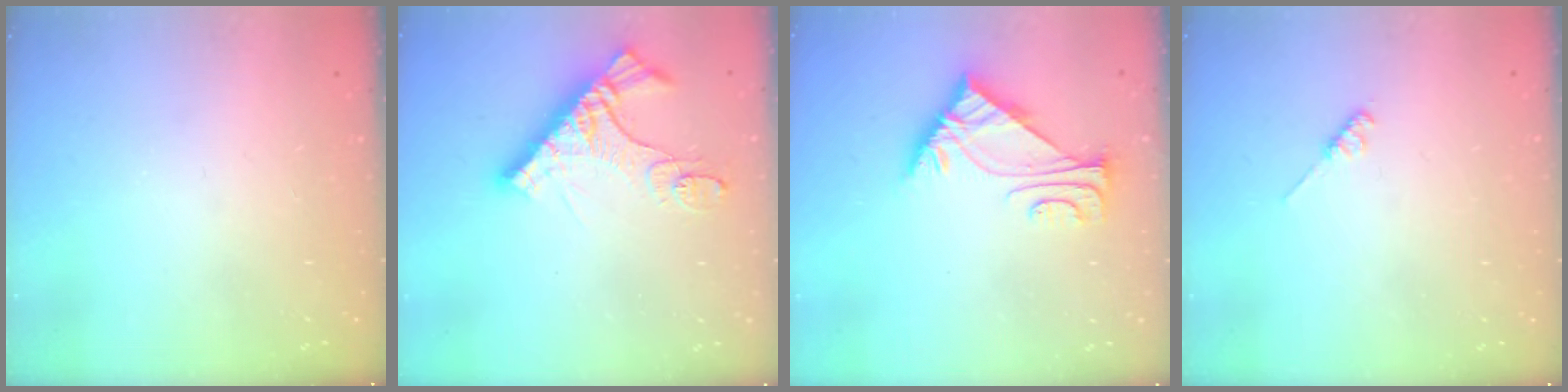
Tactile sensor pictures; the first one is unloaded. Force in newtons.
{"total": 12.3, "press": 12.2, "slide": 1.2}
{"total": 5.7, "press": 5.7, "slide": 0.6}
{"total": 2.6, "press": 2.5, "slide": 0.4}